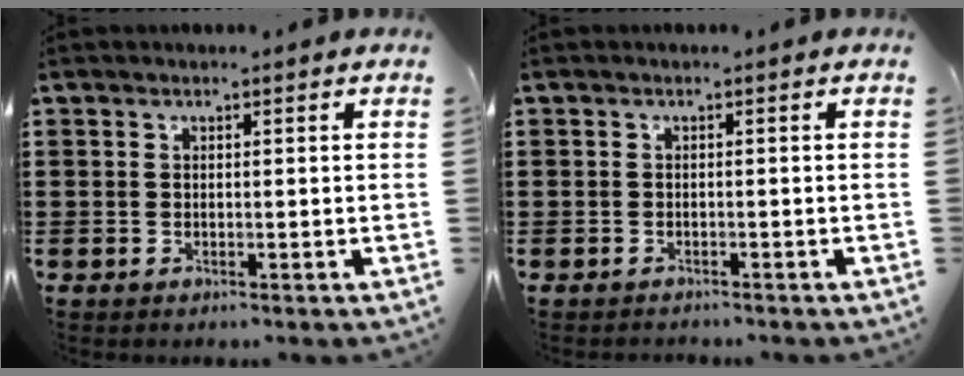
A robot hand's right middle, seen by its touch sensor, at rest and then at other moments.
{"total": 0.8, "force": [-0.8, 0.3, -0.2], "torque": [0.003, 0.005, -0.018]}